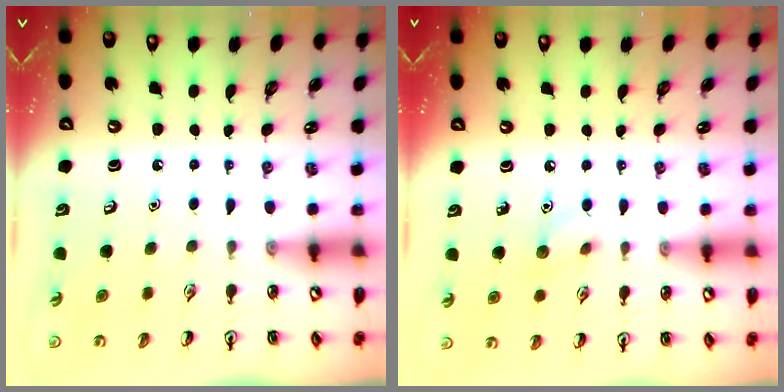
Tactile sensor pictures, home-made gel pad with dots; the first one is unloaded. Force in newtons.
{"total": 6.0, "press": 5.7, "slide": 1.6}